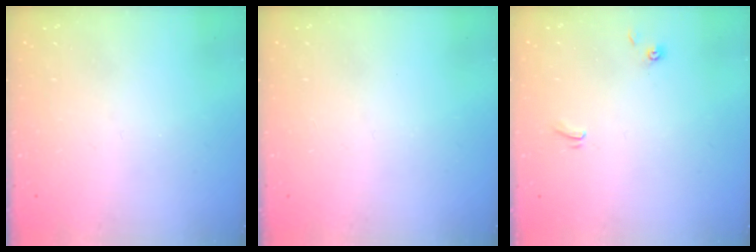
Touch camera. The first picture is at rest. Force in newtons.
{"total": 0.0}
{"total": 1.1, "press": 1.1, "slide": 0.2}